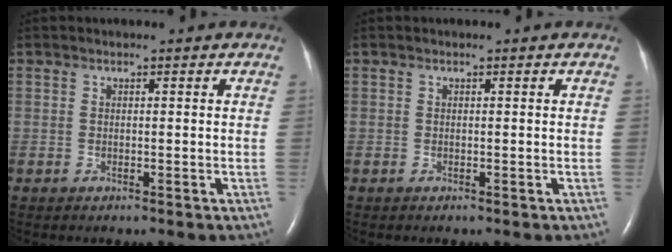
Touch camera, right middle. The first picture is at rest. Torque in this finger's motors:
{"motor_torque": [-0.01, 0.04, 0.00, 0.00]}